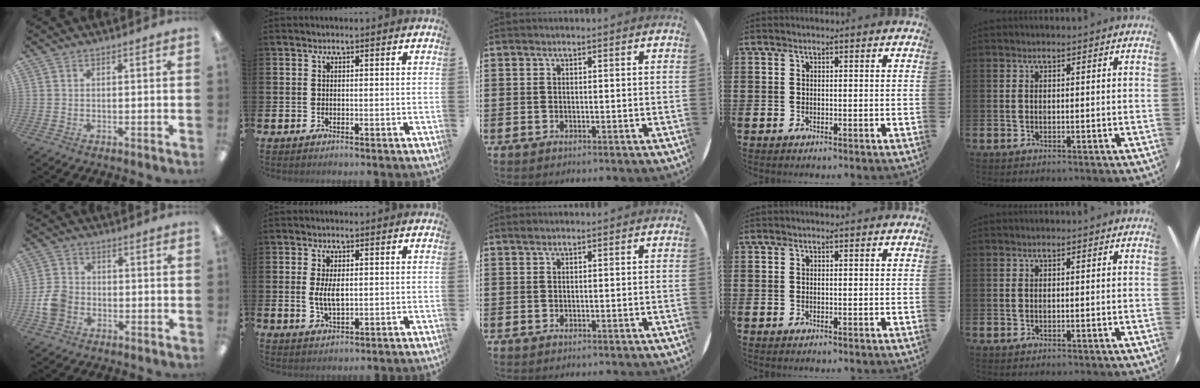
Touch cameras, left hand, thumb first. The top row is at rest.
{"thumb": {"total": 6.6, "force": [-1.9, 5.3, 3.5], "torque": [-0.077, 0.014, -0.034]}, "index": {"total": 3.8, "force": [0.5, 1.7, 3.3], "torque": [-0.056, 0.000, 0.006]}}